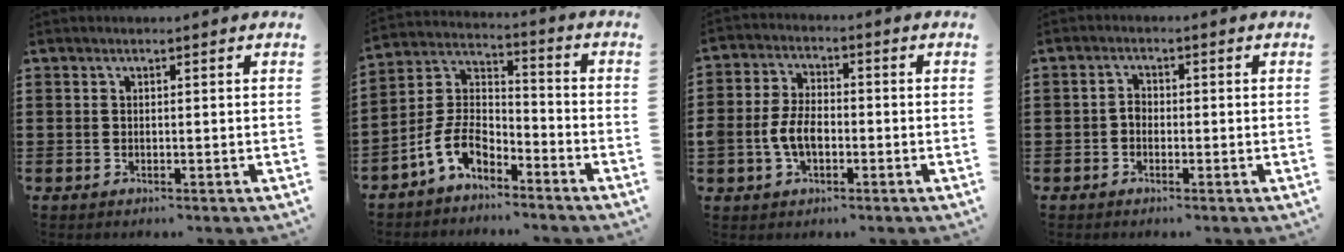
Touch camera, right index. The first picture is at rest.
{"total": 7.7, "force": [-5.2, 3.7, 4.4], "torque": [-0.112, 0.000, -0.108]}
{"total": 5.5, "force": [-1.6, 3.5, 3.9], "torque": [-0.099, 0.000, -0.035]}
{"total": 1.5, "force": [-0.6, 1.1, 0.9], "torque": [-0.019, 0.003, -0.014]}